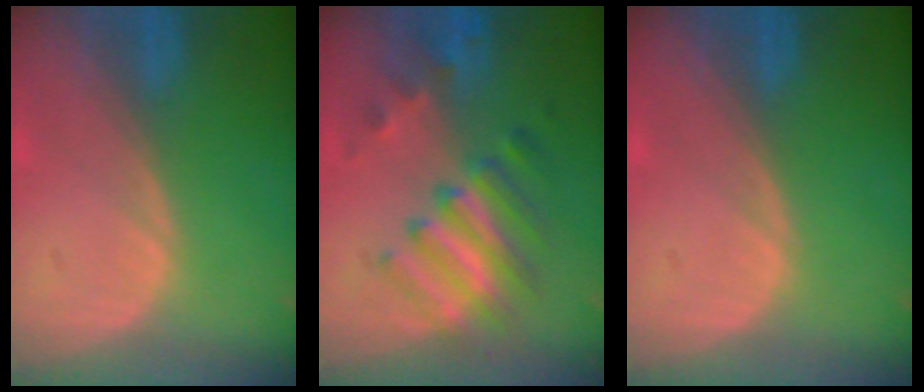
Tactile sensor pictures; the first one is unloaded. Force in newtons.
{"total": 7.6, "press": 7.5, "slide": 1.0}
{"total": 0.0}